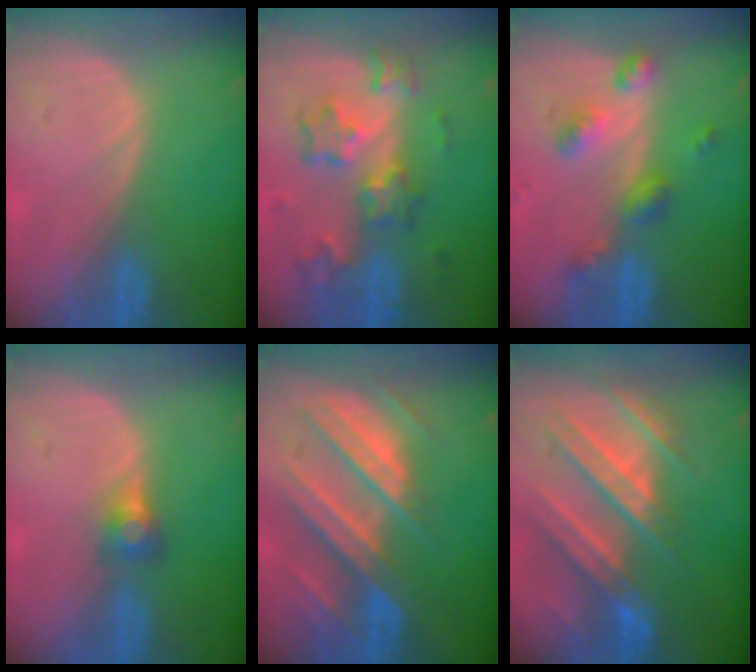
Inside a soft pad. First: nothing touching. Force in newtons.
{"total": 8.6, "press": 7.5, "slide": 4.1}
{"total": 6.0, "press": 5.3, "slide": 2.8}
{"total": 2.8, "press": 2.6, "slide": 1.0}
{"total": 10.2, "press": 9.0, "slide": 4.7}
{"total": 10.5, "press": 9.6, "slide": 4.2}